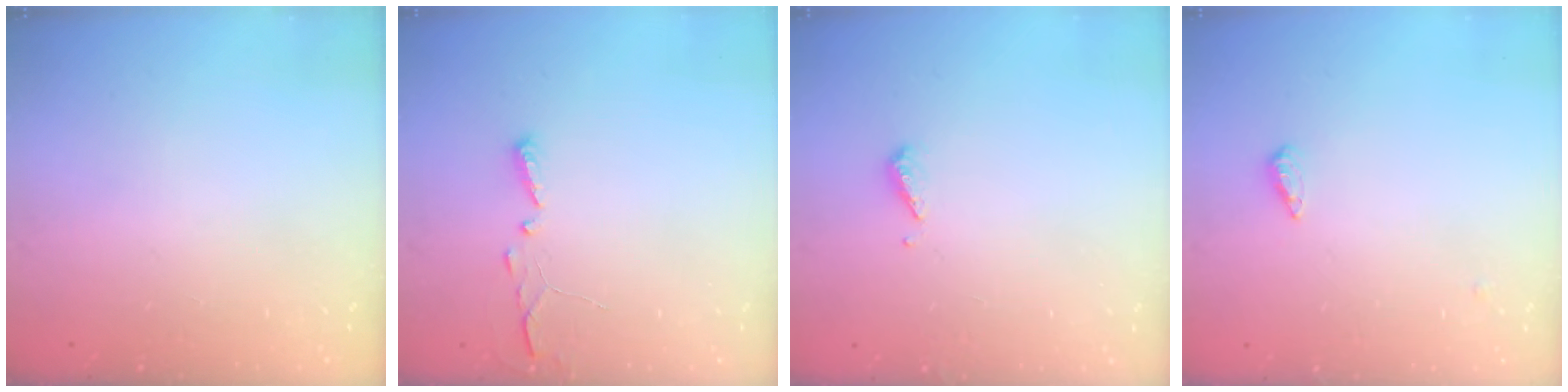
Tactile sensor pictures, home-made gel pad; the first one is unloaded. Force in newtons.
{"total": 2.9, "press": 2.9, "slide": 0.4}
{"total": 3.9, "press": 3.9, "slide": 0.4}
{"total": 3.2, "press": 3.1, "slide": 0.3}